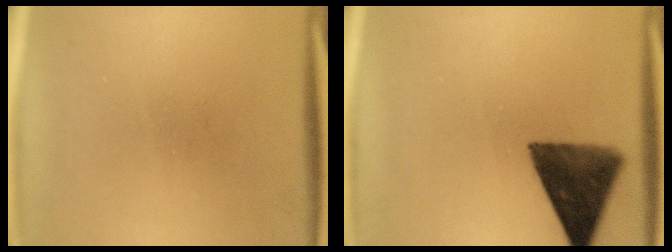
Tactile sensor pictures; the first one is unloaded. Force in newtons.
{"total": 11.6}